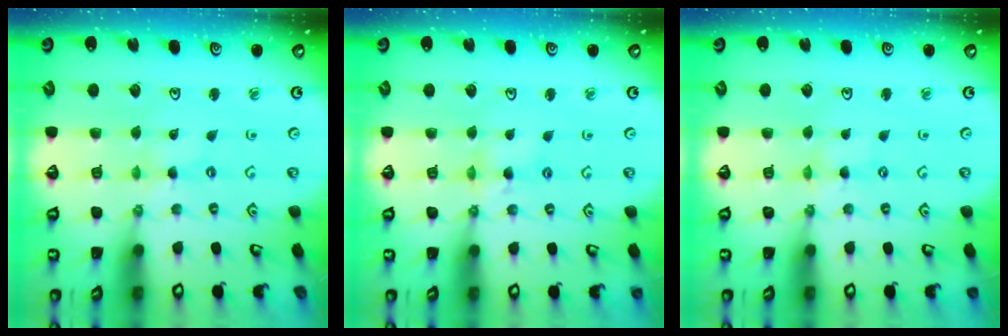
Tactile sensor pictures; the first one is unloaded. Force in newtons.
{"total": 3.0, "press": 3.0, "slide": 0.3}
{"total": 0.9, "press": 0.9, "slide": 0.3}